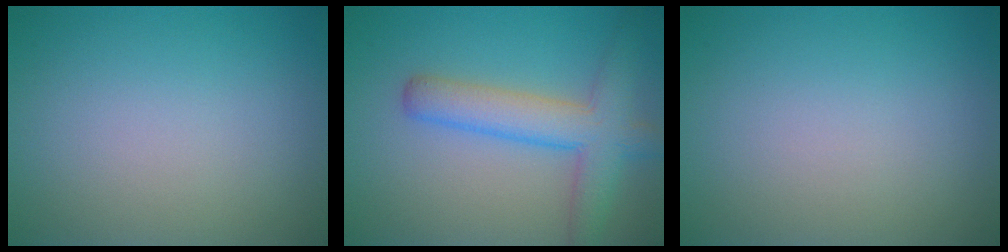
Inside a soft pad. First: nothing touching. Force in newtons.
{"total": 5.3, "press": 5.3, "slide": 0.3}
{"total": 0.0}